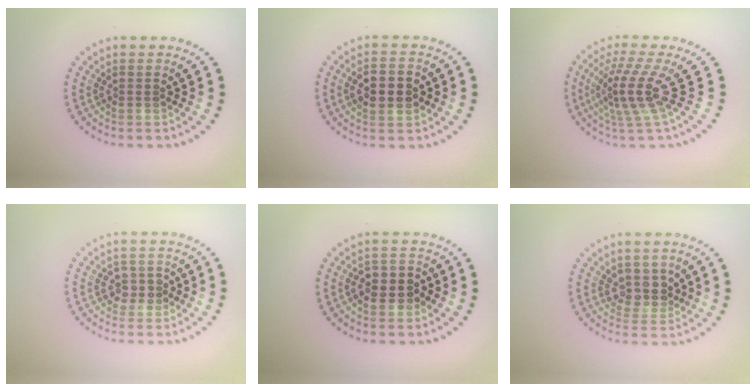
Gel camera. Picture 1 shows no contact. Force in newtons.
{"total": 4.2, "press": 4.2, "slide": 0.3}
{"total": 4.0, "press": 2.8, "slide": 2.9}
{"total": 1.8, "press": 1.8, "slide": 0.4}
{"total": 2.6, "press": 2.6, "slide": 0.6}
{"total": 2.5, "press": 2.2, "slide": 1.2}